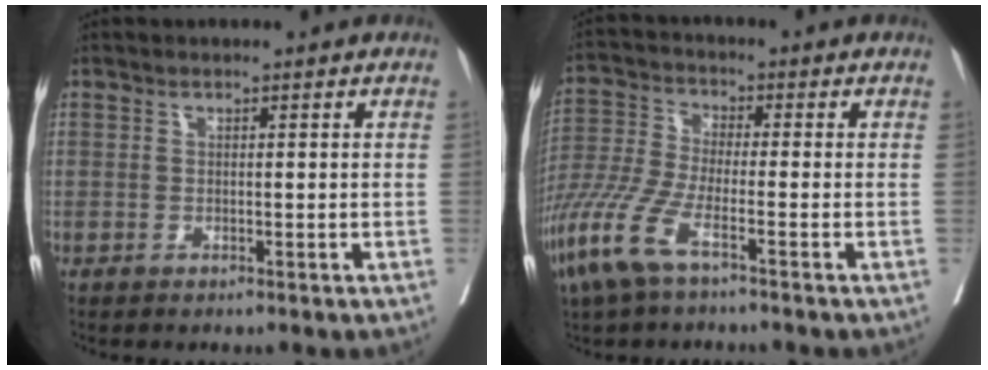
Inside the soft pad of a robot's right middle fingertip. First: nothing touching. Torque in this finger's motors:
{"motor_torque": [1.51, -0.63, 1.05, 0.21]}